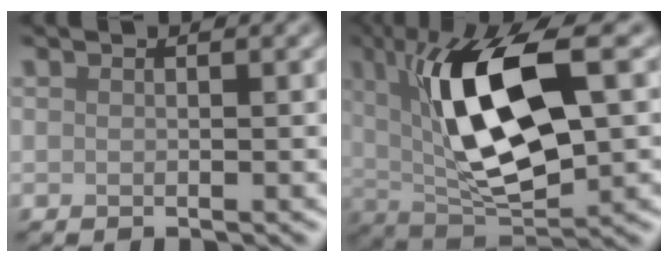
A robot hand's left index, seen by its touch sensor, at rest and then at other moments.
{"total": 11.6, "force": [2.6, 4.4, 10.5], "torque": [-0.189, 0.005, 0.045]}